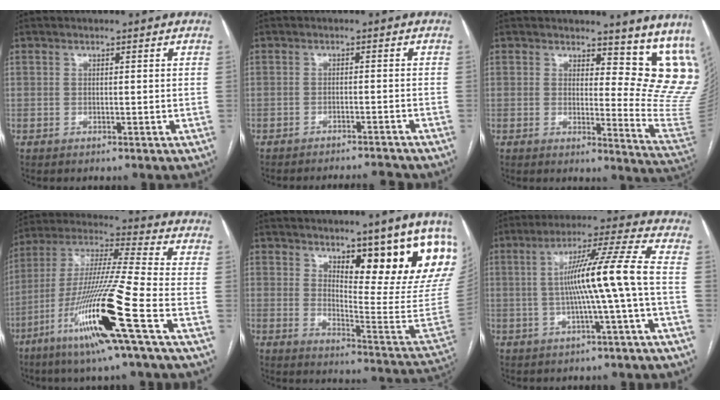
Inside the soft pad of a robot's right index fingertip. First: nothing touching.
{"total": 6.4, "force": [-6.3, -0.5, 1.1], "torque": [-0.011, 0.001, -0.083]}
{"total": 13.4, "force": [11.8, 3.8, 5.1], "torque": [-0.031, -0.079, 0.107]}
{"total": 18.9, "force": [-8.3, -1.3, 17.0], "torque": [-0.354, -0.035, -0.163]}
{"total": 17.3, "force": [11.4, 3.0, 12.6], "torque": [-0.158, -0.036, 0.151]}
{"total": 10.8, "force": [-1.1, -1.8, 10.6], "torque": [-0.180, 0.015, -0.015]}